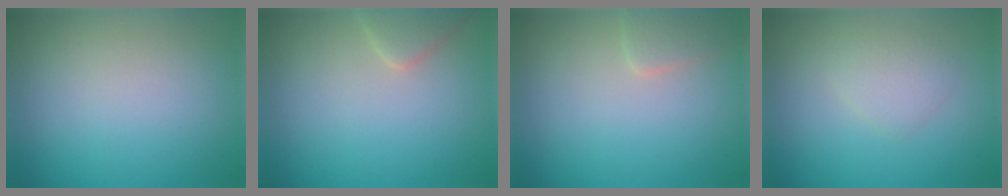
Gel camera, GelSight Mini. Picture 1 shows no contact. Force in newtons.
{"total": 1.9, "press": 1.9, "slide": 0.2}
{"total": 1.7, "press": 1.7, "slide": 0.1}
{"total": 1.7, "press": 1.7, "slide": 0.1}